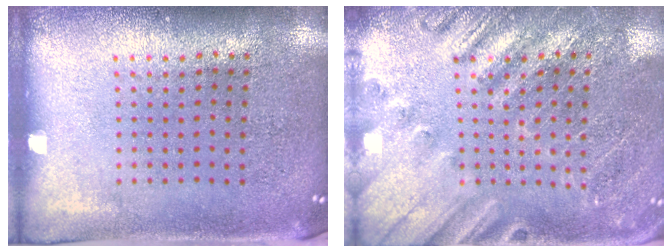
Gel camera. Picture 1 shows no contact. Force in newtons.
{"total": 2.4, "press": 2.4, "slide": 0.3}